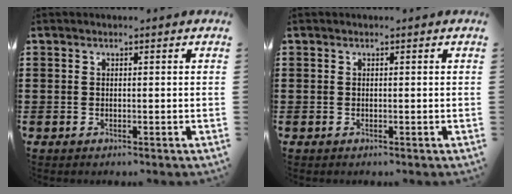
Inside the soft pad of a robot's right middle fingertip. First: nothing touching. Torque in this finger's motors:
{"motor_torque": [0.00, 0.00, 0.00, 0.00]}